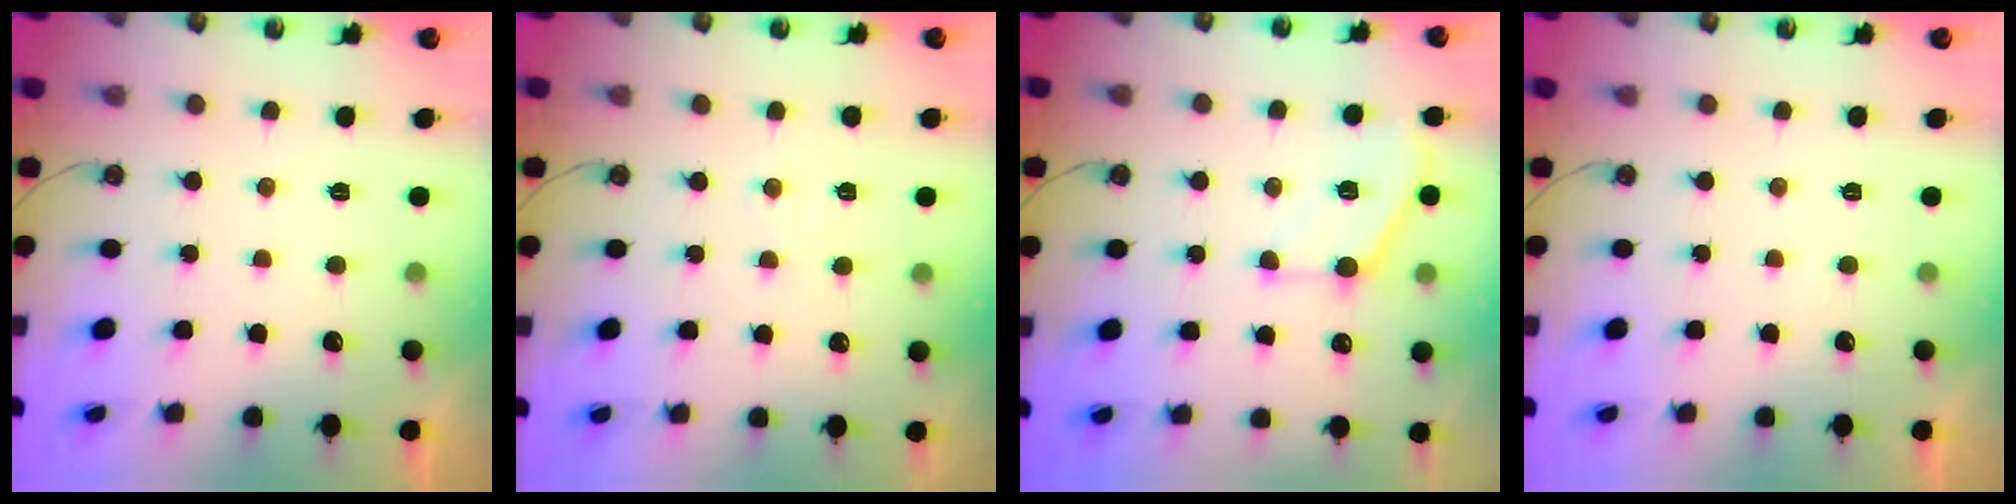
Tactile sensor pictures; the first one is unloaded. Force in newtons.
{"total": 3.8, "press": 3.7, "slide": 0.5}
{"total": 10.0, "press": 10.0, "slide": 0.3}
{"total": 0.0}